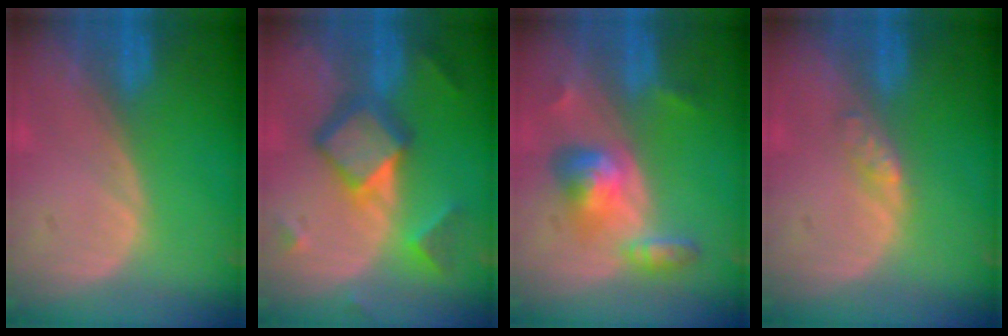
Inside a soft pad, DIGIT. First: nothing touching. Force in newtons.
{"total": 8.0, "press": 8.0, "slide": 0.5}
{"total": 6.2, "press": 5.5, "slide": 2.8}
{"total": 2.0, "press": 2.0, "slide": 0.1}